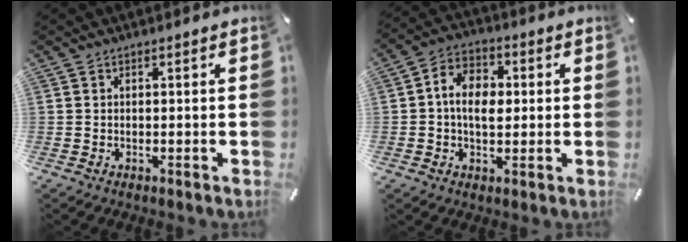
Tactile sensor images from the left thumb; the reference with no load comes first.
{"total": 8.7, "force": [-0.1, 6.2, 6.0], "torque": [-0.110, 0.009, -0.003]}